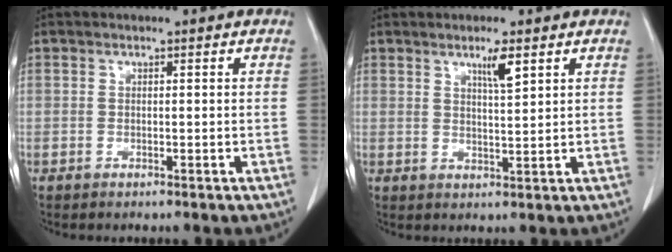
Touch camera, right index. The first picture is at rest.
{"total": 3.5, "force": [2.1, 0.1, 2.8], "torque": [-0.052, -0.005, 0.037]}